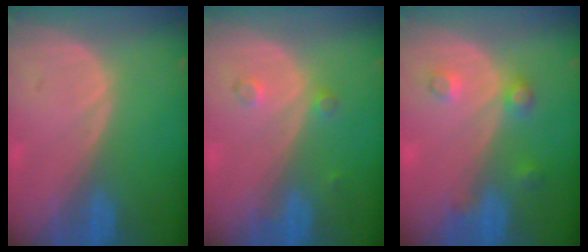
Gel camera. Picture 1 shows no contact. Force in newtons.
{"total": 2.1, "press": 1.8, "slide": 1.1}
{"total": 3.4, "press": 3.2, "slide": 1.1}